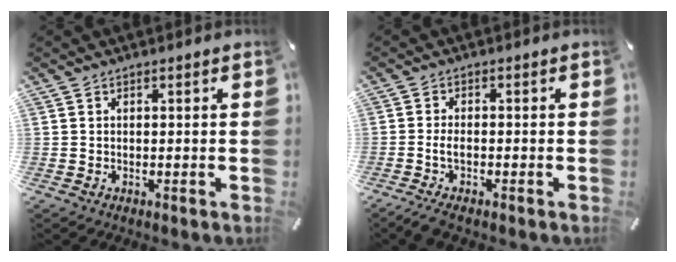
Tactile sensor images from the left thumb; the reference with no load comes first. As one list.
[{"total": 3.3, "force": [-1.1, 1.0, 3.0], "torque": [-0.071, -0.004, -0.025]}]